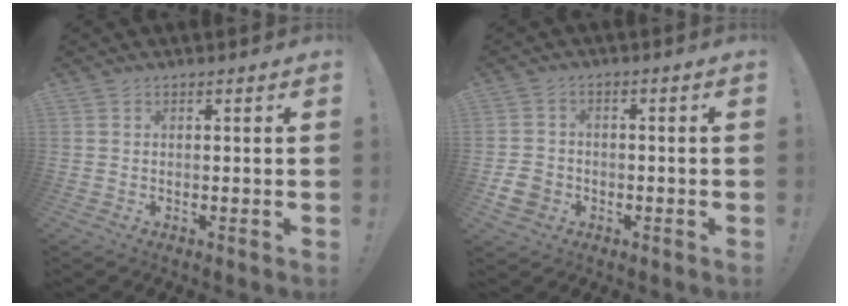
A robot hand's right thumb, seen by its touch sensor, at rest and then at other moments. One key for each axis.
{"total": 6.4, "fx": -2.7, "fy": 5.2, "fz": 2.7, "tx": -0.057, "ty": 0.014, "tz": -0.049}